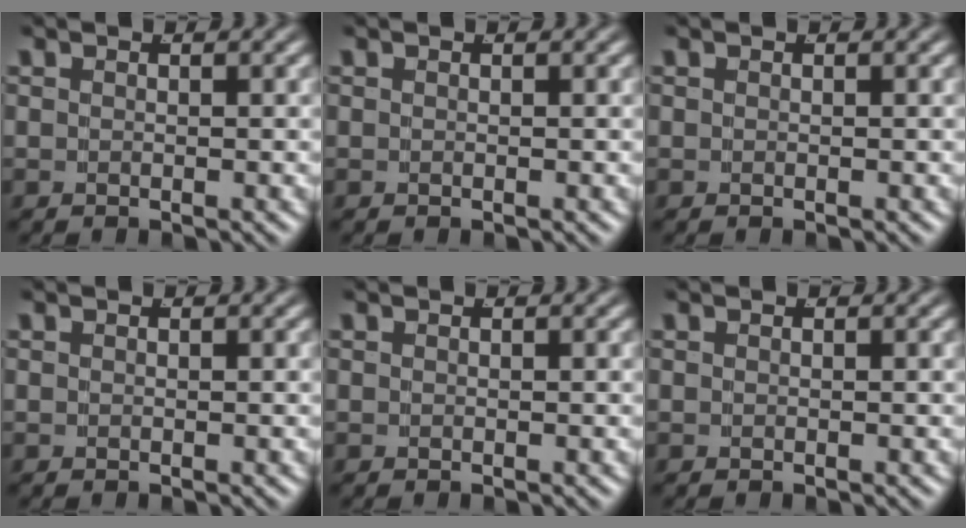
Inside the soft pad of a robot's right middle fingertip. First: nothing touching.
{"total": 0.0}
{"total": 0.0}
{"total": 0.0}
{"total": 0.0}
{"total": 1.3, "force": [-0.2, -1.2, -0.4], "torque": [0.016, -0.010, 0.007]}